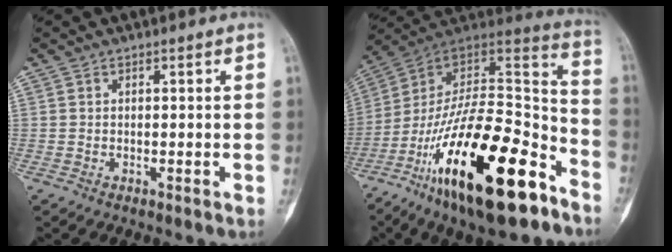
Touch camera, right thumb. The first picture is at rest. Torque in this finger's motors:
{"motor_torque": [2.56, 2.45, 1.39, -1.39, 0.83]}